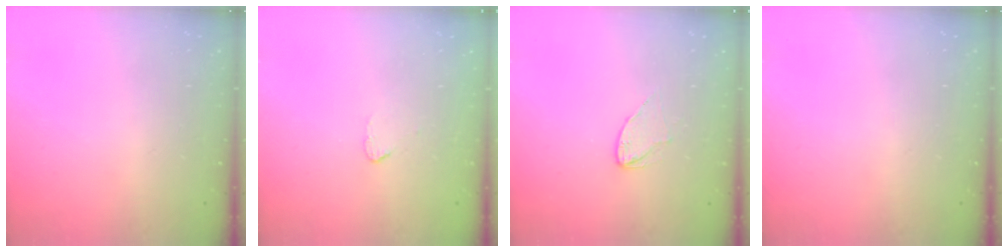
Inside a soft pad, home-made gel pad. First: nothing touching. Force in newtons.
{"total": 2.6, "press": 2.6, "slide": 0.2}
{"total": 5.1, "press": 5.1, "slide": 0.2}
{"total": 0.0}